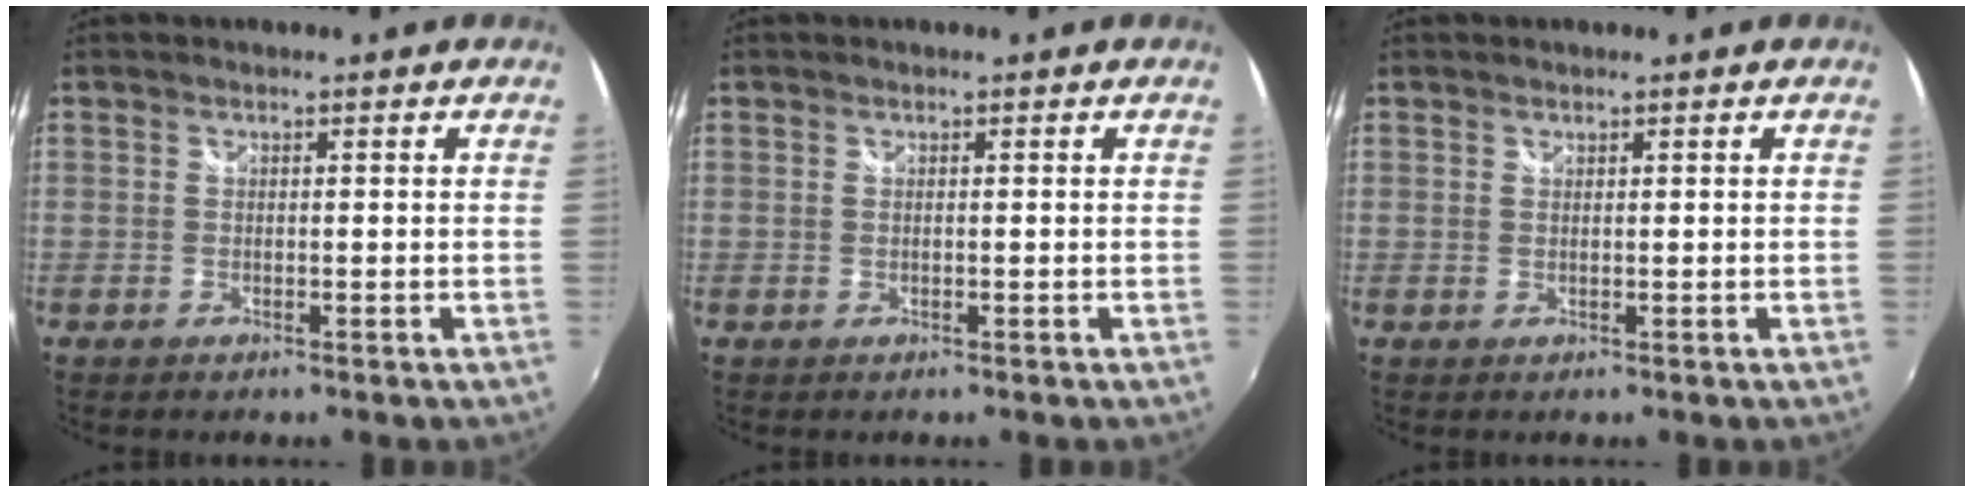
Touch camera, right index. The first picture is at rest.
{"total": 0.0}
{"total": 0.0}